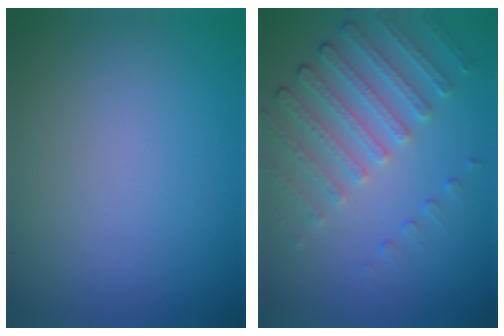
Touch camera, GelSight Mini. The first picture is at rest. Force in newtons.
{"total": 4.5, "press": 3.4, "slide": 3.0}